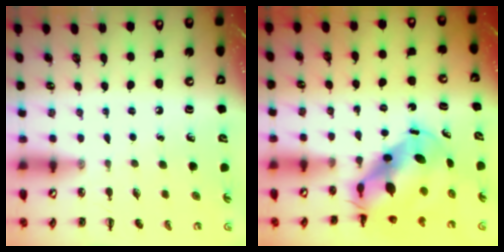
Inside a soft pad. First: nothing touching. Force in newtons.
{"total": 9.1, "press": 8.8, "slide": 2.2}